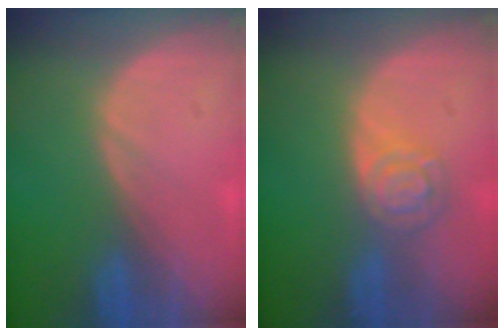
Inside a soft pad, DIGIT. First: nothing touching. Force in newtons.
{"total": 5.3, "press": 4.6, "slide": 2.6}